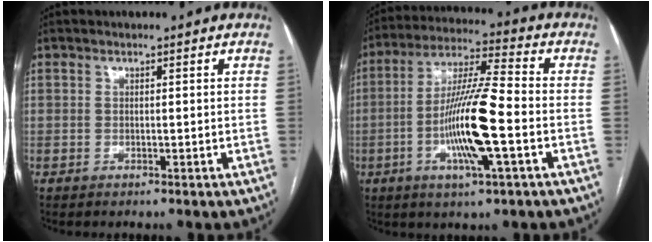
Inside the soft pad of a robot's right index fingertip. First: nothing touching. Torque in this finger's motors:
{"motor_torque": [2.03, -0.11, 0.46, 0.21]}